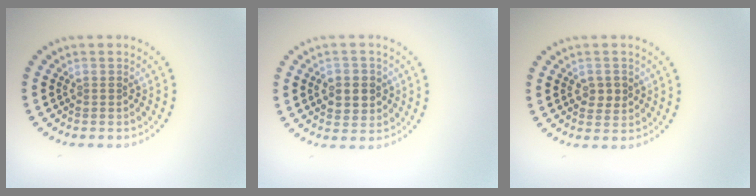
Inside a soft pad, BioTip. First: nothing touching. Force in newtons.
{"total": 3.1, "press": 3.1, "slide": 0.5}
{"total": 1.9, "press": 1.9, "slide": 0.4}